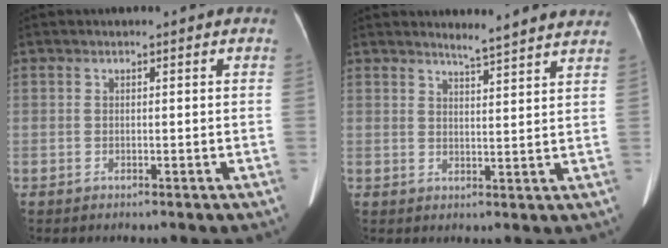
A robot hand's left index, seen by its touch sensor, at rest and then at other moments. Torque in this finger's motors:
{"motor_torque": [-0.41, -0.36, 0.03, 0.04]}